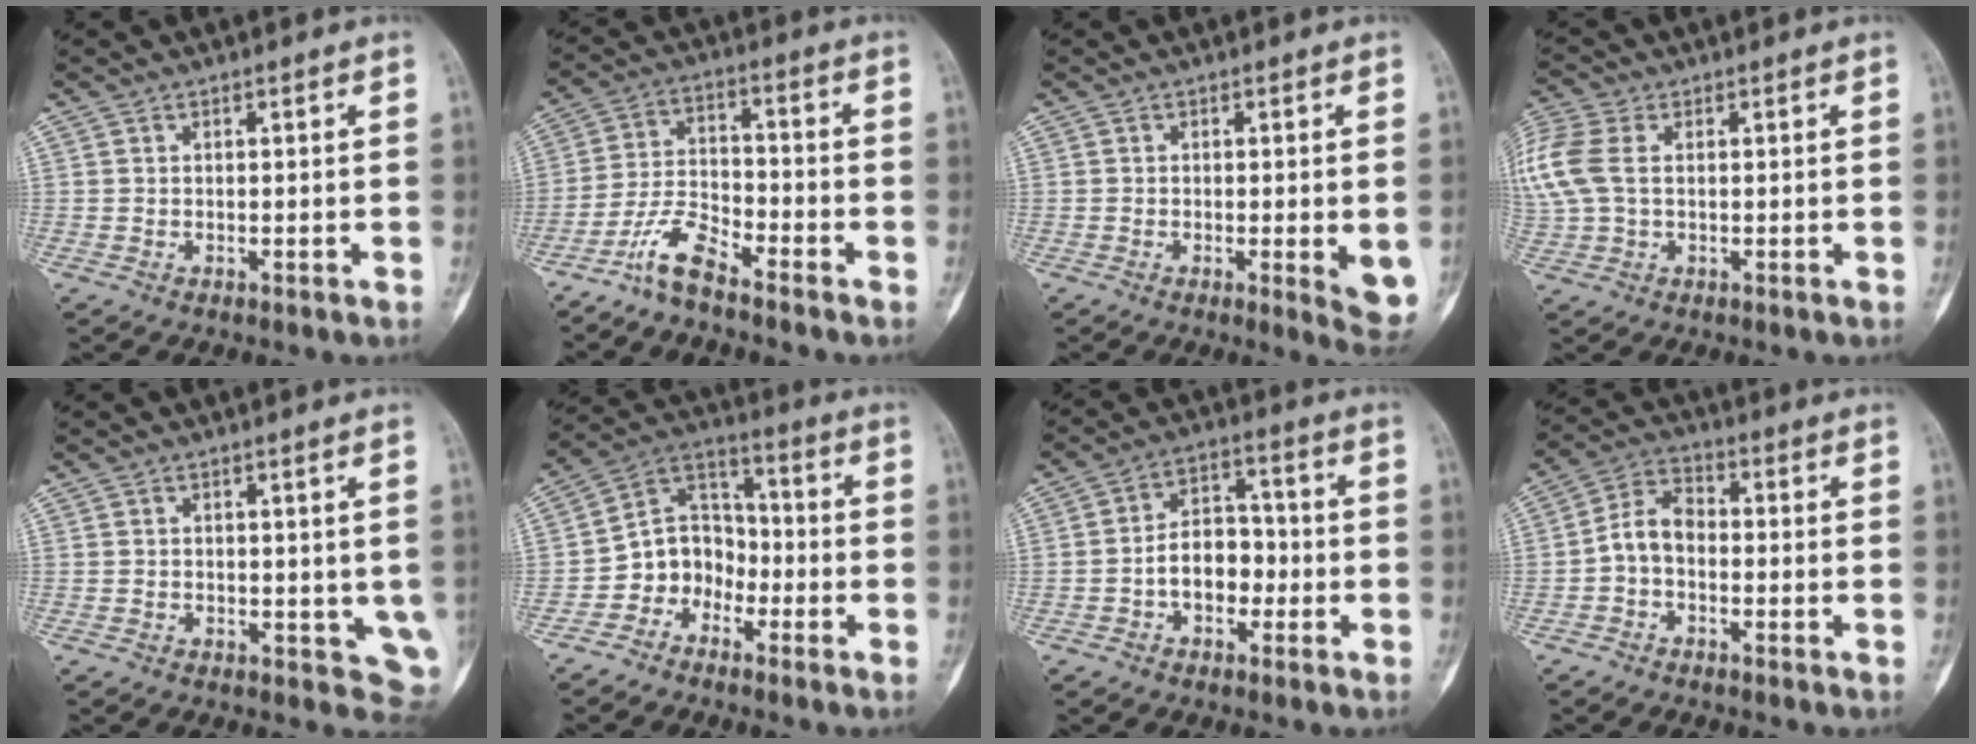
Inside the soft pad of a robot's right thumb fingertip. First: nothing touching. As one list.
[{"total": 7.2, "force": [-5.8, 1.9, 3.7], "torque": [-0.079, 0.043, -0.122]}, {"total": 6.2, "force": [-1.1, 1.6, 5.9], "torque": [-0.070, -0.013, -0.013]}, {"total": 11.7, "force": [2.0, 7.6, 8.7], "torque": [-0.246, 0.021, 0.041]}, {"total": 4.5, "force": [0.0, 2.8, 3.5], "torque": [-0.020, -0.008, 0.007]}, {"total": 9.1, "force": [-4.1, 7.5, 3.1], "torque": [-0.016, 0.070, -0.089]}, {"total": 8.6, "force": [-2.2, 5.9, 5.8], "torque": [-0.064, 0.036, -0.048]}, {"total": 6.3, "force": [-1.4, 4.2, 4.4], "torque": [-0.075, 0.028, -0.039]}]